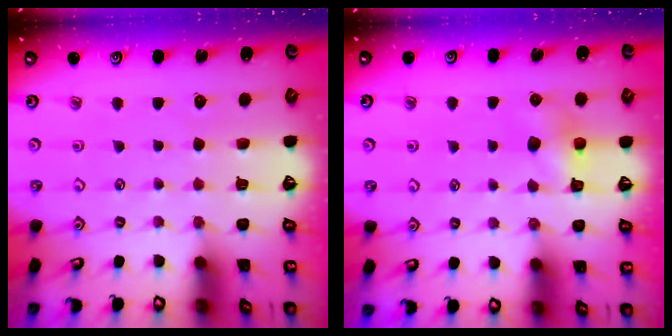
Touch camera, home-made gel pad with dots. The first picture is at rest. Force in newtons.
{"total": 5.3, "press": 5.3, "slide": 0.4}